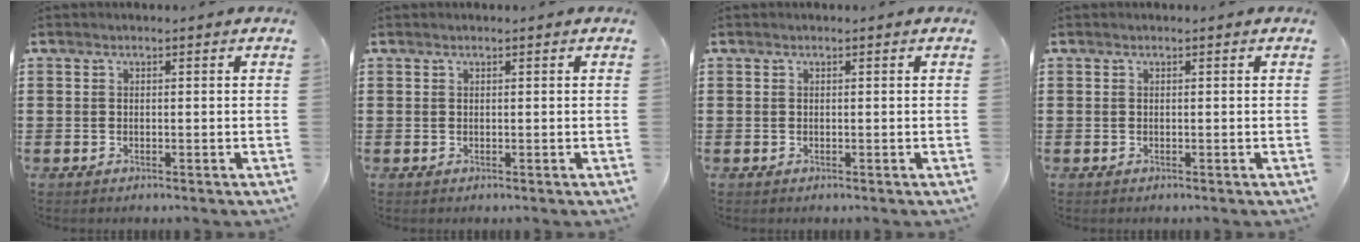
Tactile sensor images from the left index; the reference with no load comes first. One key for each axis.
{"total": 0.0}
{"total": 0.0}
{"total": 0.0}